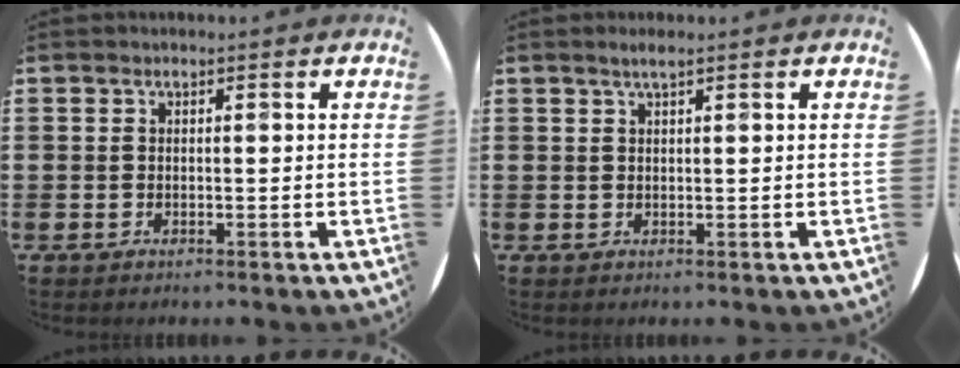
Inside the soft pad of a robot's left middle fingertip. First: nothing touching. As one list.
[{"total": 1.3, "force": [0.8, -0.1, 1.0], "torque": [-0.019, 0.002, 0.014]}]